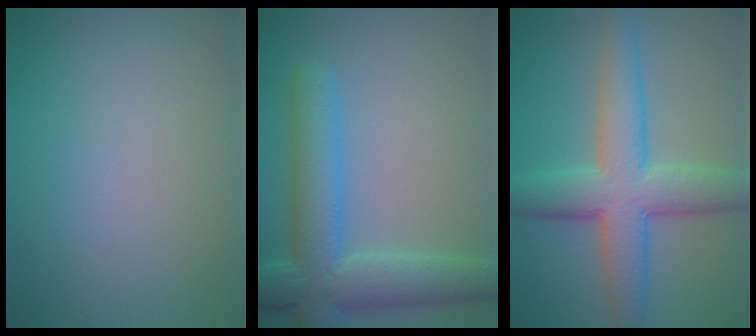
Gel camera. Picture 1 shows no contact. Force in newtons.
{"total": 7.2, "press": 7.1, "slide": 0.5}
{"total": 7.3, "press": 7.3, "slide": 0.3}